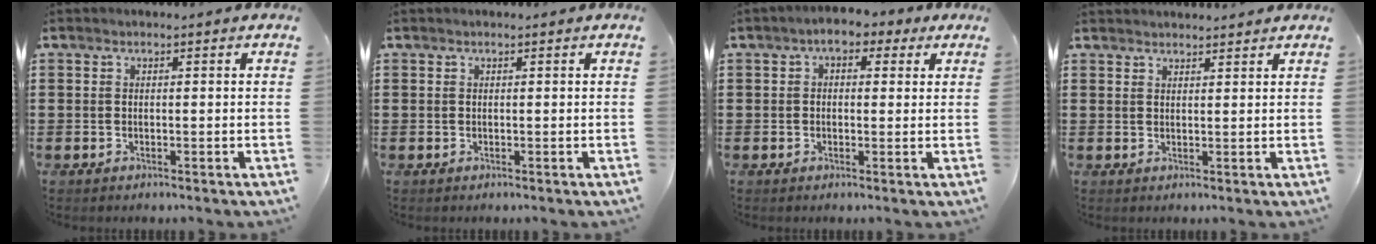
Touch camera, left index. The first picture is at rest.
{"total": 0.0}
{"total": 3.5, "force": [1.7, 1.9, 2.4], "torque": [-0.045, 0.007, 0.024]}
{"total": 1.7, "force": [1.7, 0.2, 0.0], "torque": [-0.004, 0.001, 0.033]}